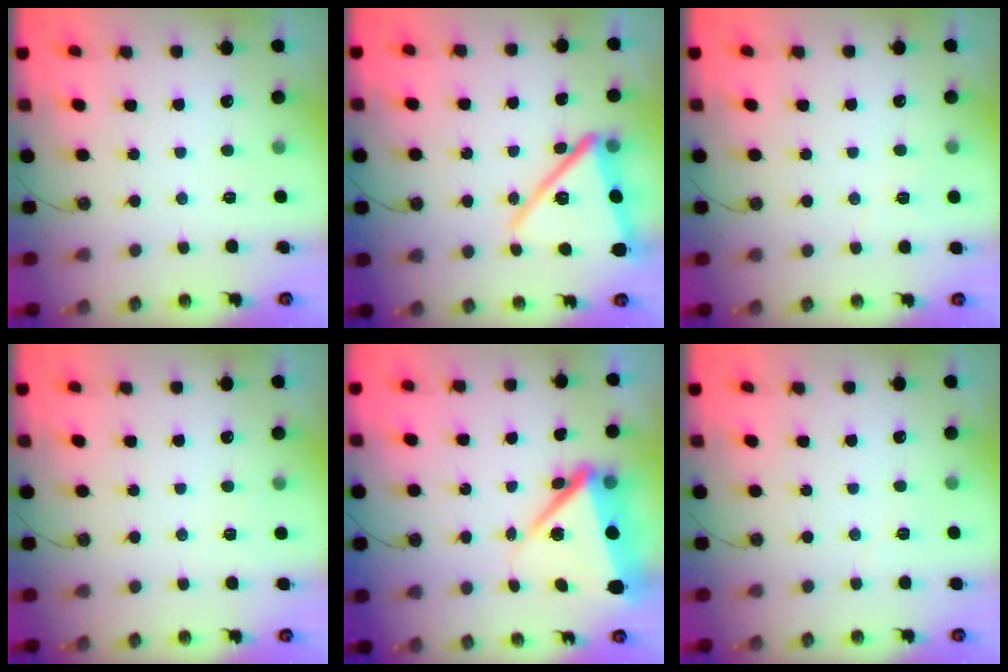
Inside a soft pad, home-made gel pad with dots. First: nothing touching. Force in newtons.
{"total": 18.2, "press": 18.1, "slide": 1.4}
{"total": 3.8, "press": 3.4, "slide": 1.7}
{"total": 2.4, "press": 2.4, "slide": 0.4}
{"total": 10.1, "press": 10.0, "slide": 1.0}
{"total": 2.9, "press": 1.9, "slide": 2.2}